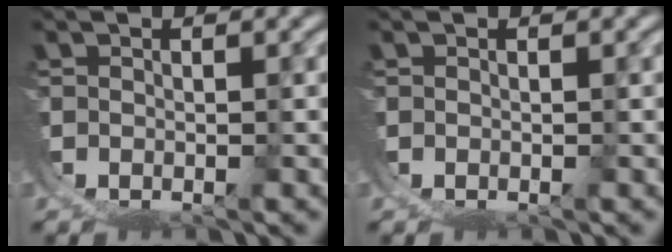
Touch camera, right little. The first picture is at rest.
{"total": 0.0}